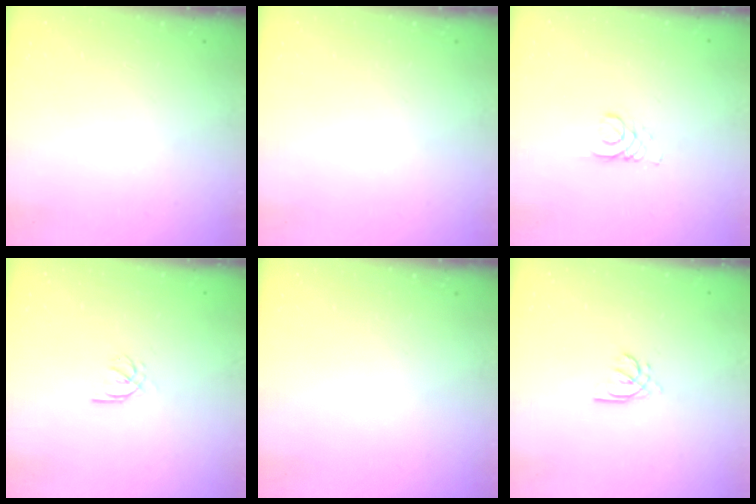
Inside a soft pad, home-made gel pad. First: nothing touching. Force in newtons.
{"total": 0.0}
{"total": 2.7, "press": 2.7, "slide": 0.3}
{"total": 2.6, "press": 2.5, "slide": 0.6}
{"total": 0.0}
{"total": 2.4, "press": 2.4, "slide": 0.6}